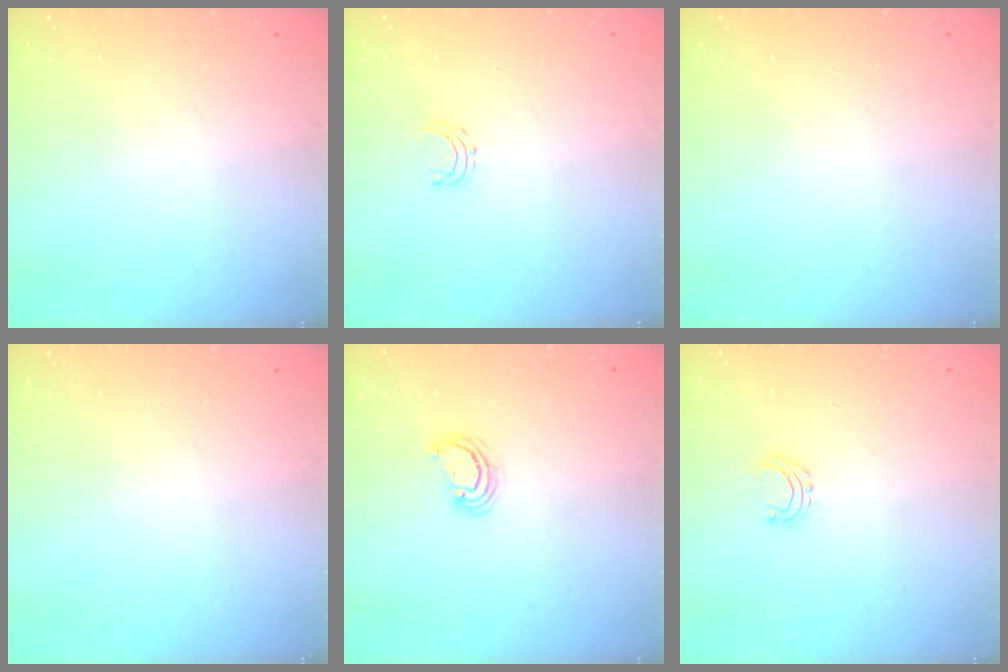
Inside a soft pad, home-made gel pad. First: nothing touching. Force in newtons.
{"total": 3.7, "press": 3.7, "slide": 0.3}
{"total": 0.0}
{"total": 0.0}
{"total": 3.2, "press": 3.1, "slide": 0.3}
{"total": 3.7, "press": 3.7, "slide": 0.3}